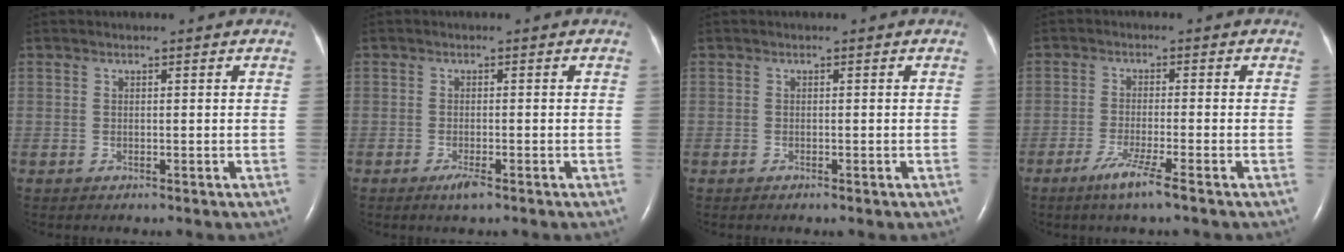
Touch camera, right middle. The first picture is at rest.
{"total": 1.8, "force": [-1.2, 0.2, 1.4], "torque": [-0.031, -0.004, -0.021]}
{"total": 0.7, "force": [-0.5, 0.1, 0.5], "torque": [-0.012, -0.002, -0.004]}
{"total": 4.9, "force": [-3.1, -0.5, 3.8], "torque": [-0.078, -0.014, -0.062]}